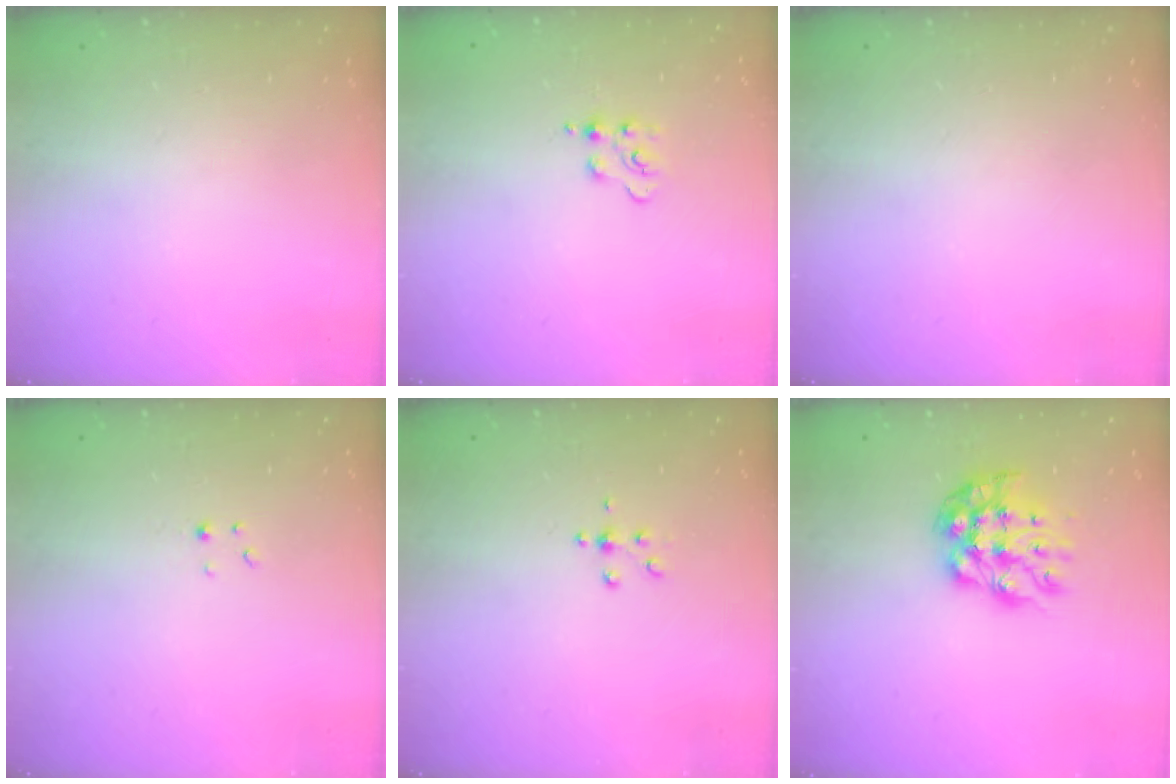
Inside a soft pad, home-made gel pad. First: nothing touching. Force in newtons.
{"total": 3.6, "press": 3.5, "slide": 0.5}
{"total": 0.0}
{"total": 1.1, "press": 1.1, "slide": 0.2}
{"total": 4.9, "press": 4.5, "slide": 1.9}
{"total": 10.0, "press": 10.0, "slide": 0.9}